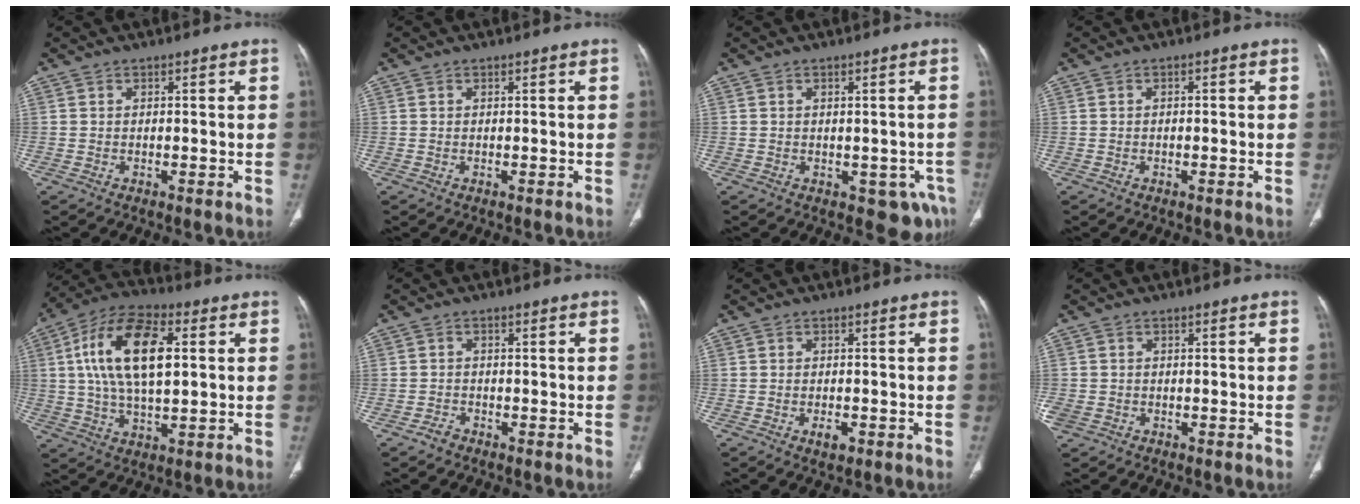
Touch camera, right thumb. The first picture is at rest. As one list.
[{"total": 0.0}, {"total": 4.7, "force": [-1.5, 3.1, 3.2], "torque": [-0.013, 0.002, -0.009]}, {"total": 0.7, "force": [-0.1, 0.4, 0.6], "torque": [-0.009, 0.003, -0.001]}, {"total": 17.7, "force": [3.4, 8.6, 15.1], "torque": [-0.278, 0.013, 0.057]}, {"total": 1.8, "force": [-1.4, 1.1, 0.4], "torque": [-0.011, 0.008, -0.026]}, {"total": 2.6, "force": [-1.2, 1.4, 1.9], "torque": [-0.030, 0.003, -0.015]}, {"total": 2.5, "force": [-0.9, 2.1, 1.0], "torque": [-0.024, 0.006, -0.014]}]